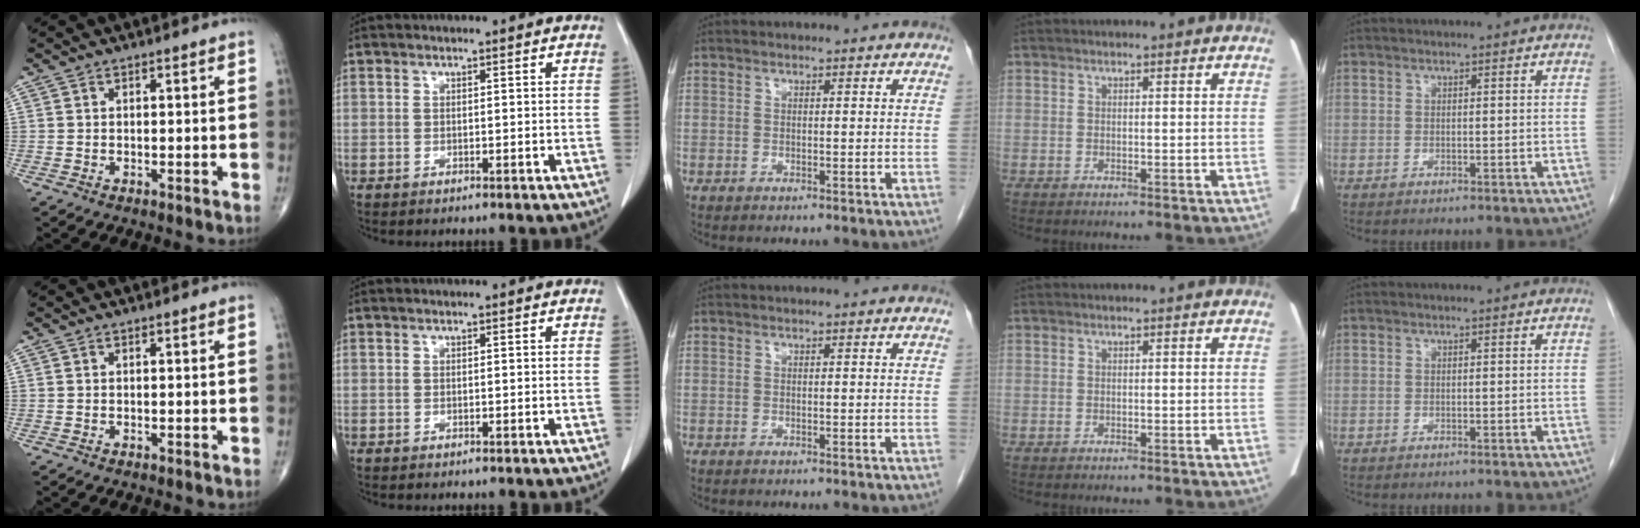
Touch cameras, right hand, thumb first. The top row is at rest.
{}